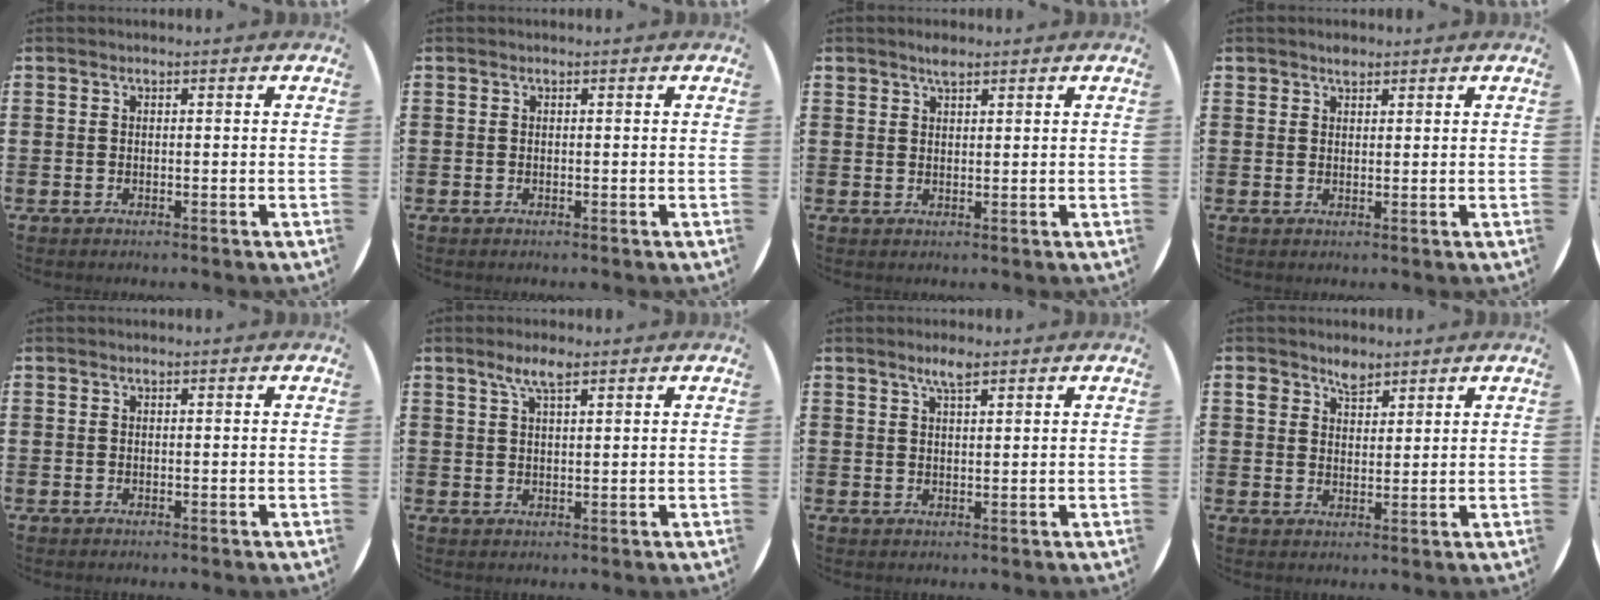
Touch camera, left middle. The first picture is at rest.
{"total": 0.0}
{"total": 1.7, "force": [1.5, 0.7, 0.6], "torque": [-0.006, 0.000, 0.025]}
{"total": 1.5, "force": [1.3, 0.7, 0.1], "torque": [0.012, -0.004, 0.021]}
{"total": 0.0}
{"total": 3.7, "force": [2.5, 1.0, 2.6], "torque": [-0.048, 0.004, 0.042]}
{"total": 2.8, "force": [2.1, 0.5, 1.7], "torque": [-0.029, 0.001, 0.035]}
{"total": 3.1, "force": [2.5, 1.6, 0.9], "torque": [-0.015, 0.002, 0.045]}